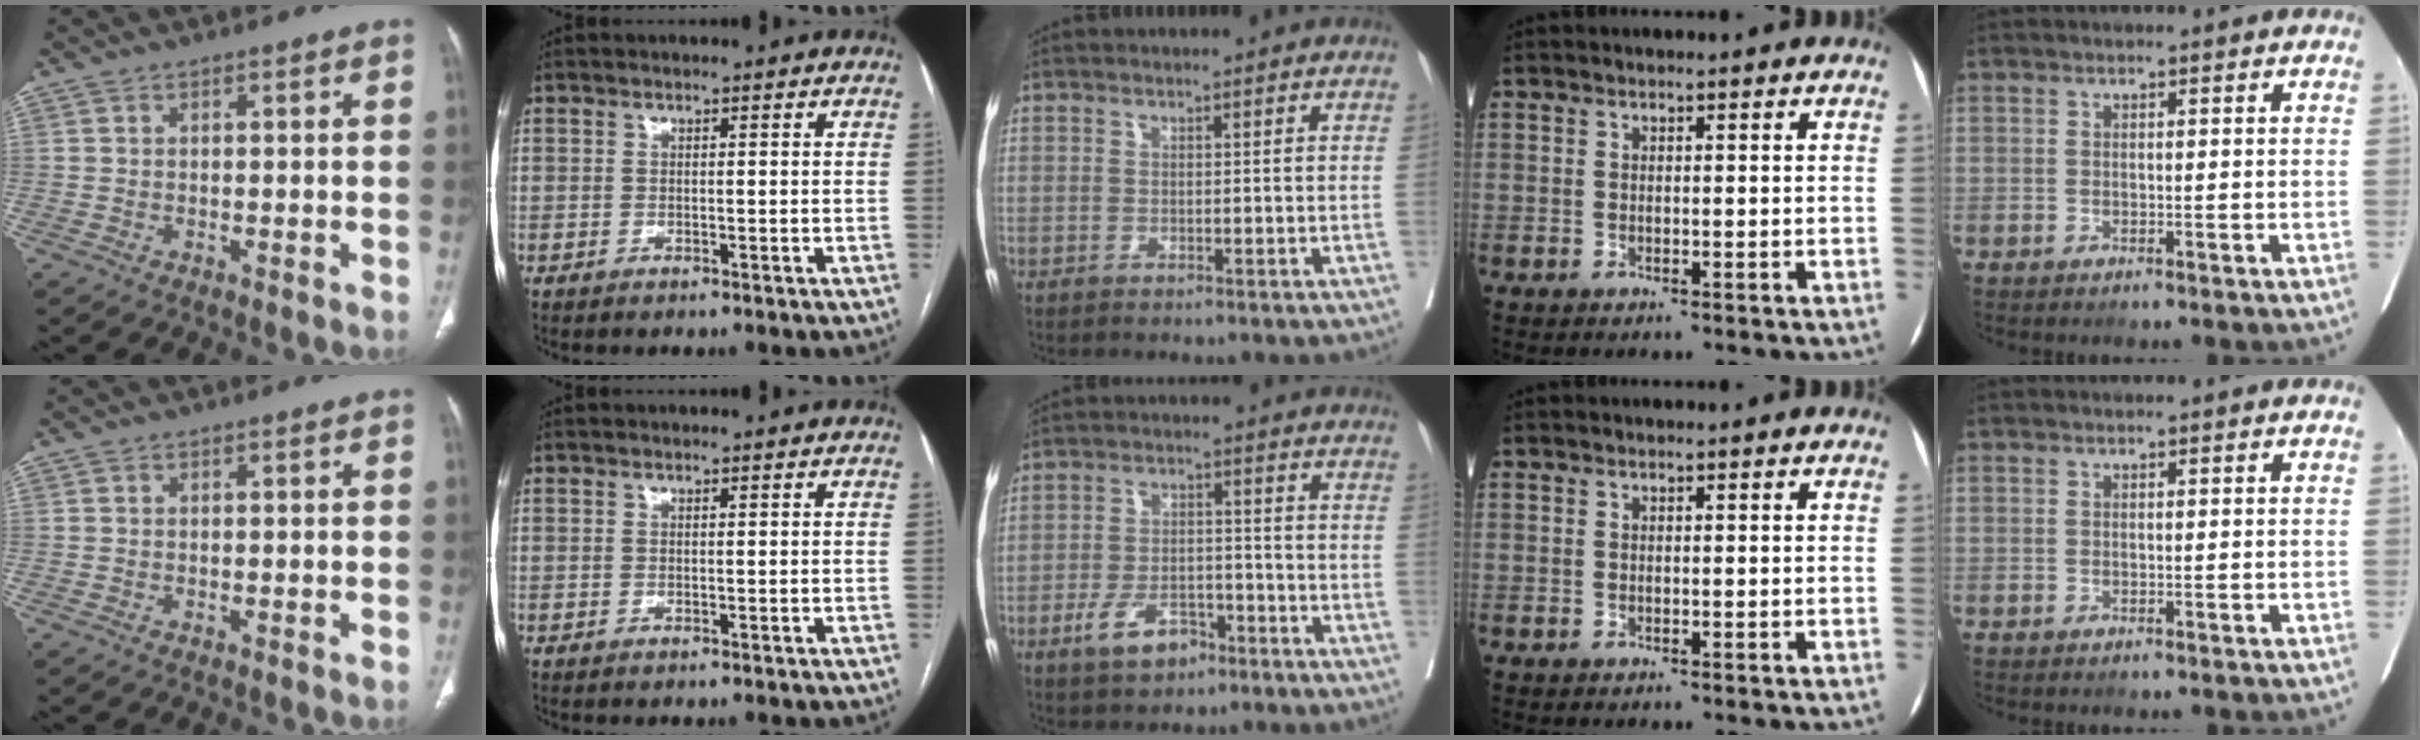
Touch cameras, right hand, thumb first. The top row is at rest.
{"middle": {"total": 6.2, "force": [-3.6, 3.1, 4.0], "torque": [-0.081, 0.001, -0.059]}}